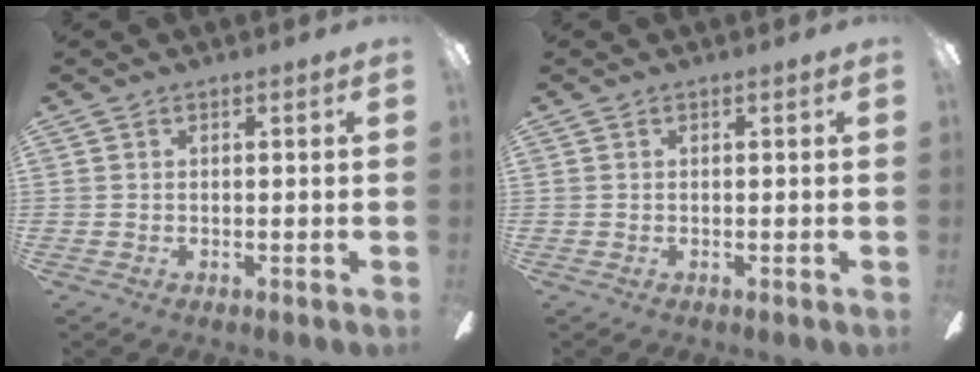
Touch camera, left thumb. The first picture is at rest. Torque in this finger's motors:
{"motor_torque": [0.00, 0.00, 0.00, 0.00, 0.00]}